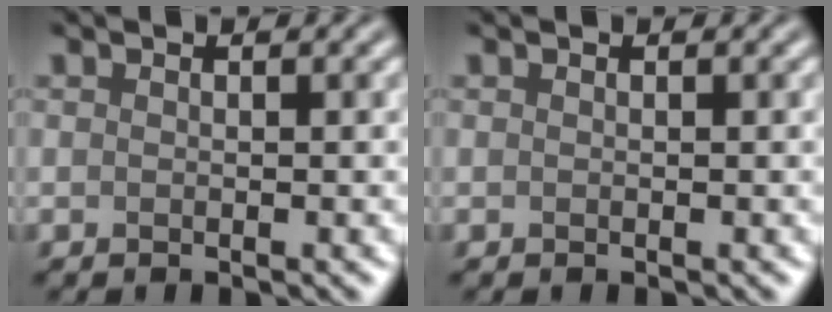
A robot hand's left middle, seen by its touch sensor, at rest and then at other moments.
{"total": 0.0}